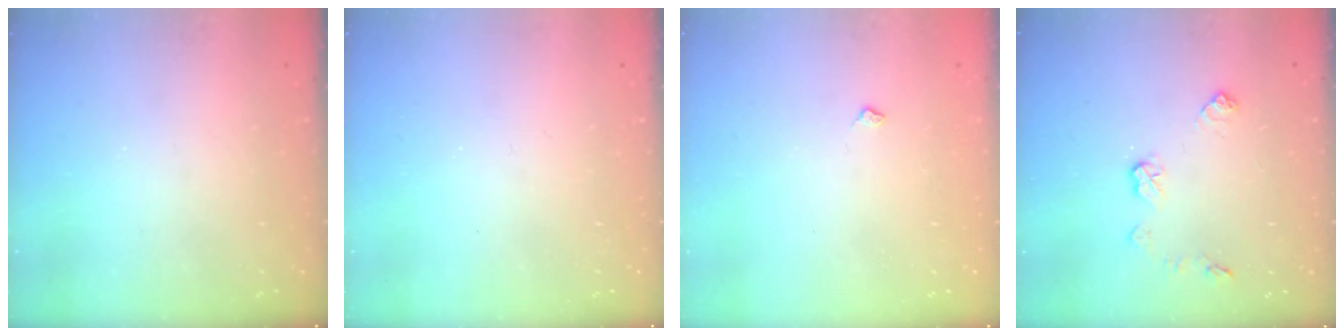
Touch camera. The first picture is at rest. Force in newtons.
{"total": 0.0}
{"total": 2.4, "press": 2.4, "slide": 0.5}
{"total": 7.3, "press": 7.3, "slide": 0.2}